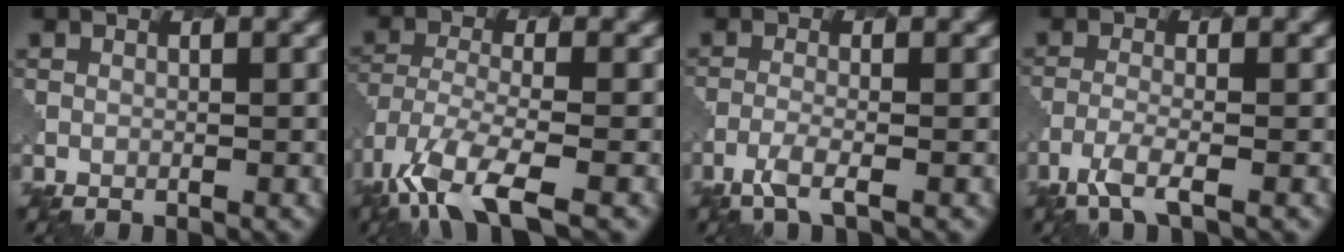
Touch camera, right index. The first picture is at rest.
{"total": 8.0, "force": [-5.0, 2.9, 5.6], "torque": [-0.118, -0.019, -0.098]}
{"total": 2.5, "force": [-1.6, 0.5, 1.9], "torque": [-0.038, -0.004, -0.044]}
{"total": 2.9, "force": [-1.9, 0.6, 2.2], "torque": [-0.046, -0.004, -0.051]}